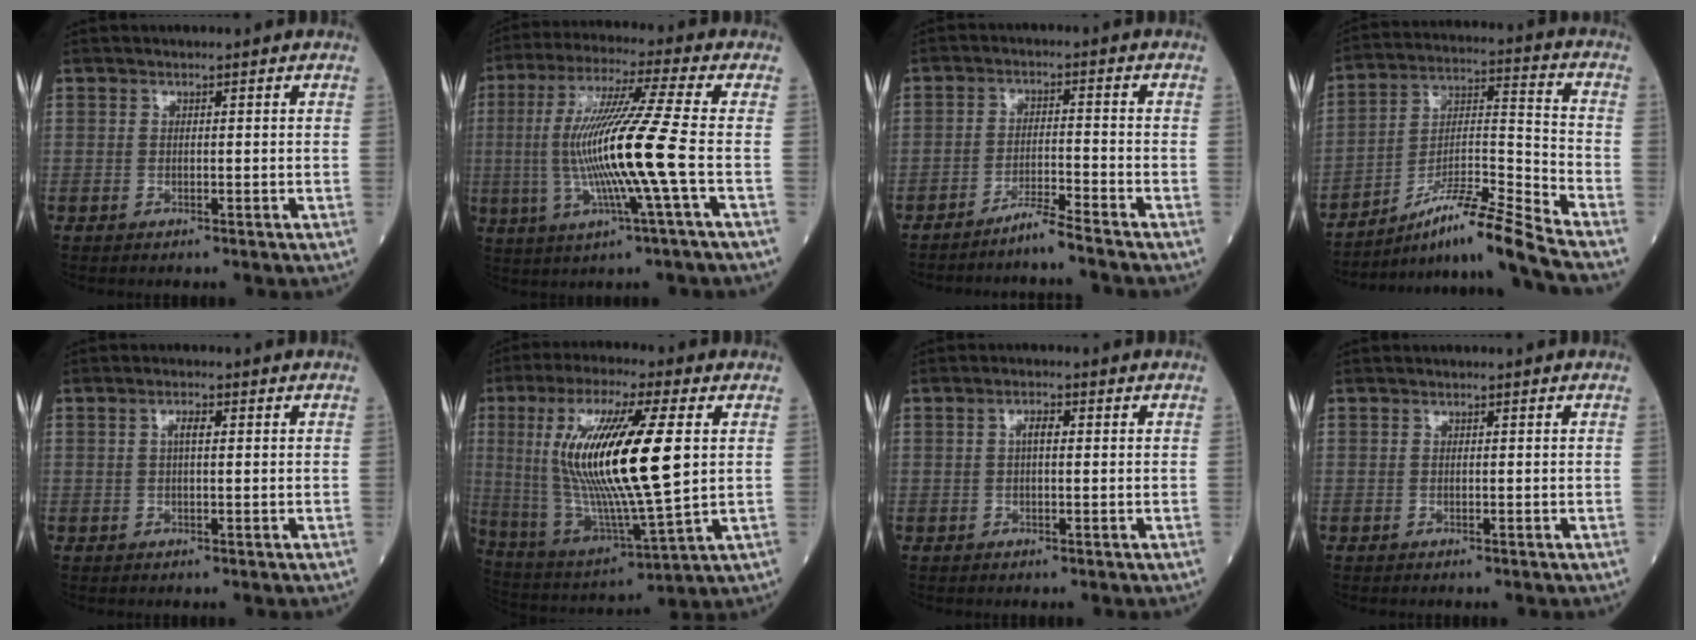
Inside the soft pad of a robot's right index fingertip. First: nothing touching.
{"total": 14.5, "force": [-1.8, -1.6, 14.3], "torque": [-0.288, -0.003, -0.039]}
{"total": 4.1, "force": [-3.7, -1.2, 1.3], "torque": [-0.025, -0.016, -0.072]}
{"total": 13.9, "force": [-11.5, -2.2, 7.5], "torque": [-0.132, 0.006, -0.200]}
{"total": 1.8, "force": [0.4, 0.4, 1.7], "torque": [-0.034, 0.003, 0.006]}
{"total": 21.3, "force": [3.7, 2.7, 20.8], "torque": [-0.416, -0.005, 0.066]}
{"total": 2.0, "force": [0.3, 0.6, 1.8], "torque": [-0.036, 0.005, 0.005]}
{"total": 0.0}